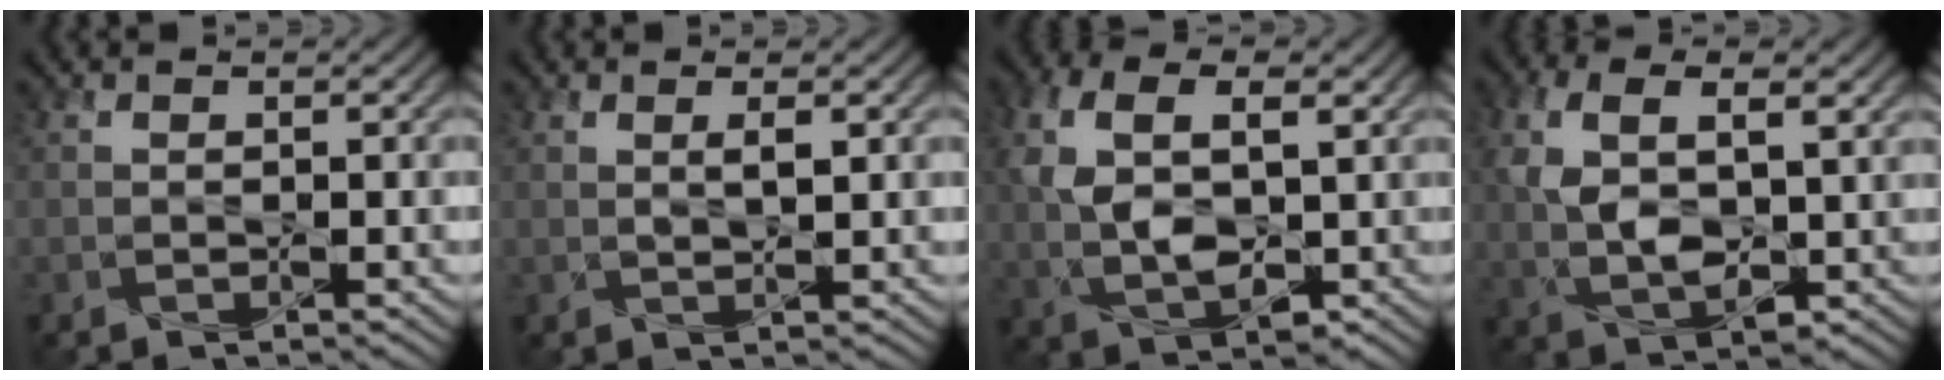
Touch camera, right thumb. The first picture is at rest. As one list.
[{"total": 1.7, "force": [0.7, 0.4, 1.5], "torque": [-0.031, -0.002, 0.016]}, {"total": 8.8, "force": [1.4, 5.2, 7.0], "torque": [-0.161, 0.000, 0.024]}, {"total": 8.3, "force": [1.8, 4.5, 6.8], "torque": [-0.151, -0.003, 0.031]}]